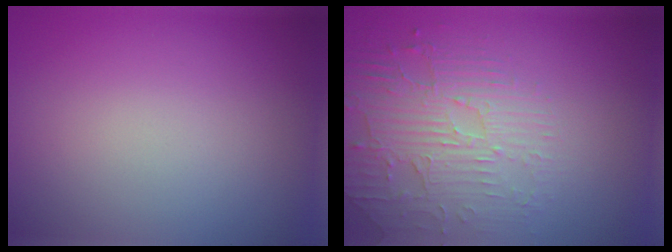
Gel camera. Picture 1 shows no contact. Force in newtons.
{"total": 2.8, "press": 2.5, "slide": 1.4}